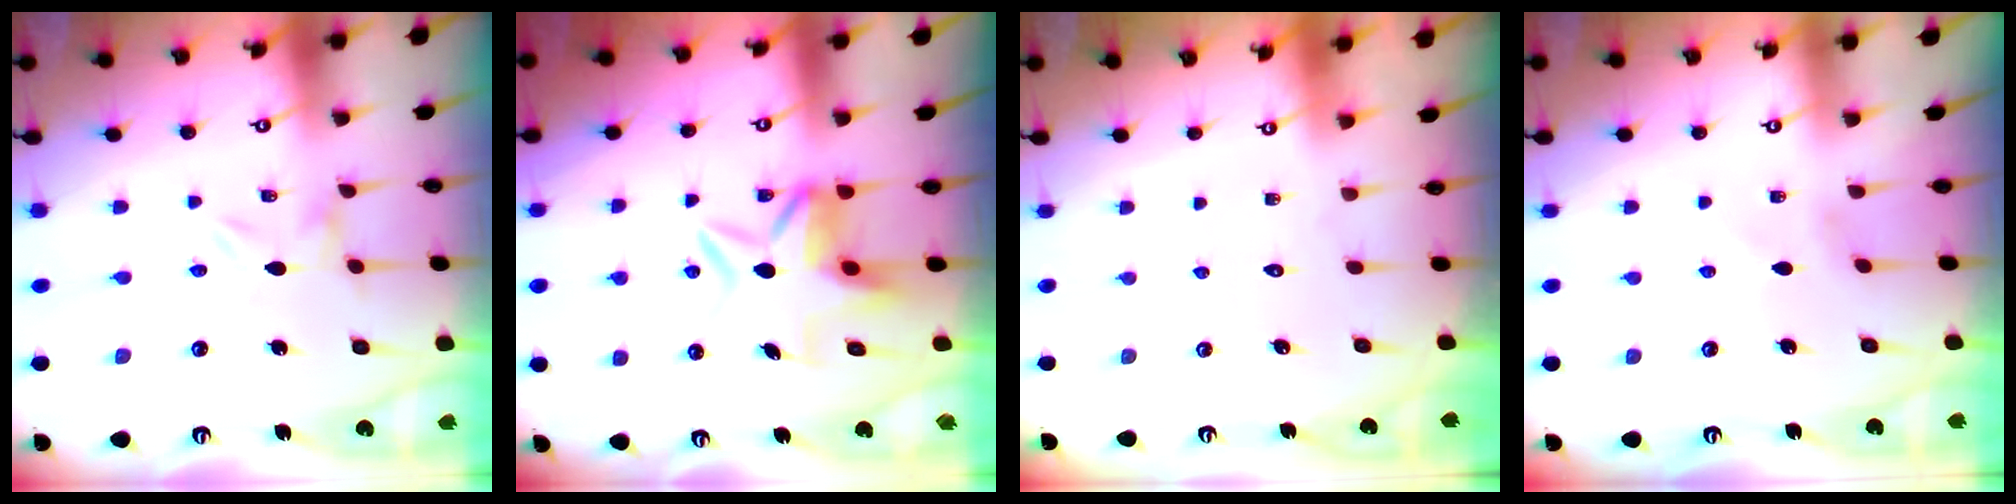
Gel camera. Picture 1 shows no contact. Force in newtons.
{"total": 6.5, "press": 6.5, "slide": 0.8}
{"total": 1.5, "press": 1.5, "slide": 0.1}
{"total": 0.0}